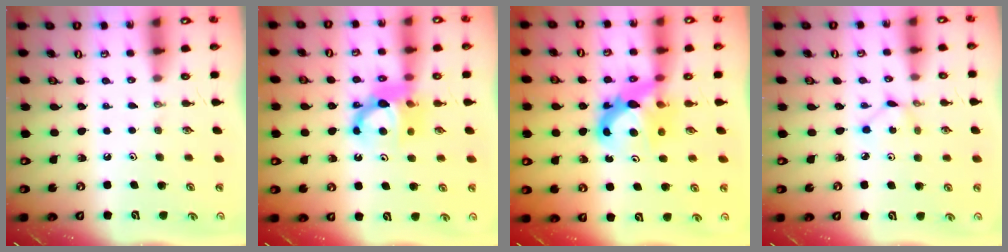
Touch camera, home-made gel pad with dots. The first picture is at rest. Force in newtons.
{"total": 10.0, "press": 9.8, "slide": 1.5}
{"total": 8.5, "press": 8.5, "slide": 0.6}
{"total": 2.3, "press": 2.3, "slide": 0.2}